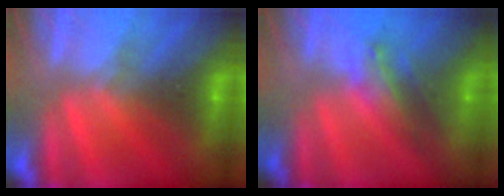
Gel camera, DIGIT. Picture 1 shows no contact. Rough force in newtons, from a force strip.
{"total": 2.7}